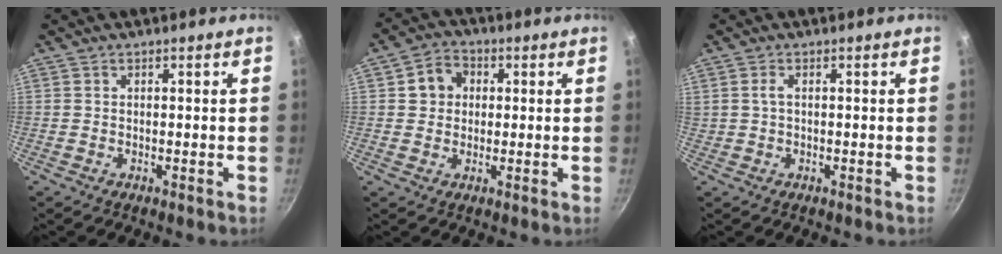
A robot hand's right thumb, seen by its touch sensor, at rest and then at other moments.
{"total": 5.8, "force": [1.1, 5.1, 2.6], "torque": [-0.013, 0.010, 0.009]}
{"total": 1.4, "force": [0.1, 0.7, 1.2], "torque": [-0.022, 0.006, 0.005]}